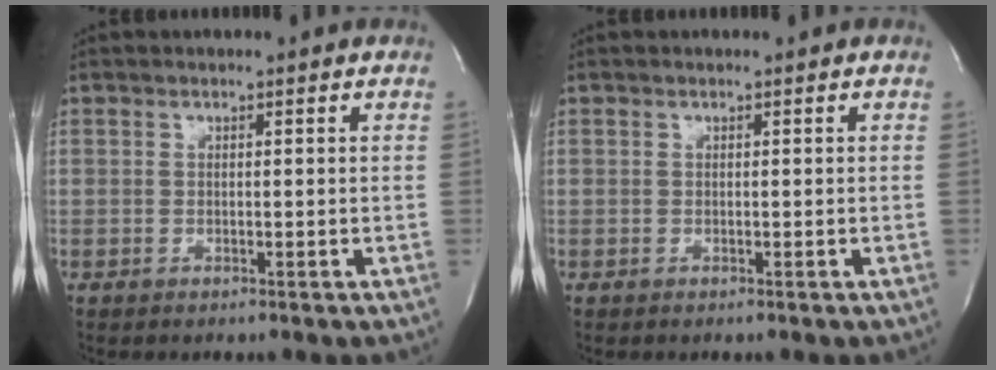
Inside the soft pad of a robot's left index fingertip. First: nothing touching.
{"total": 0.0}